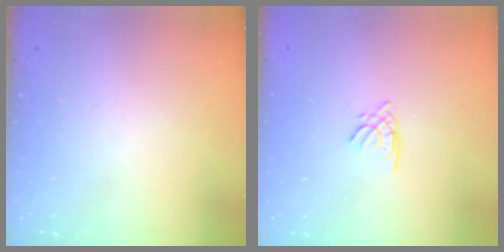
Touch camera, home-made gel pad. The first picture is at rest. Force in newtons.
{"total": 1.5, "press": 1.5, "slide": 0.1}